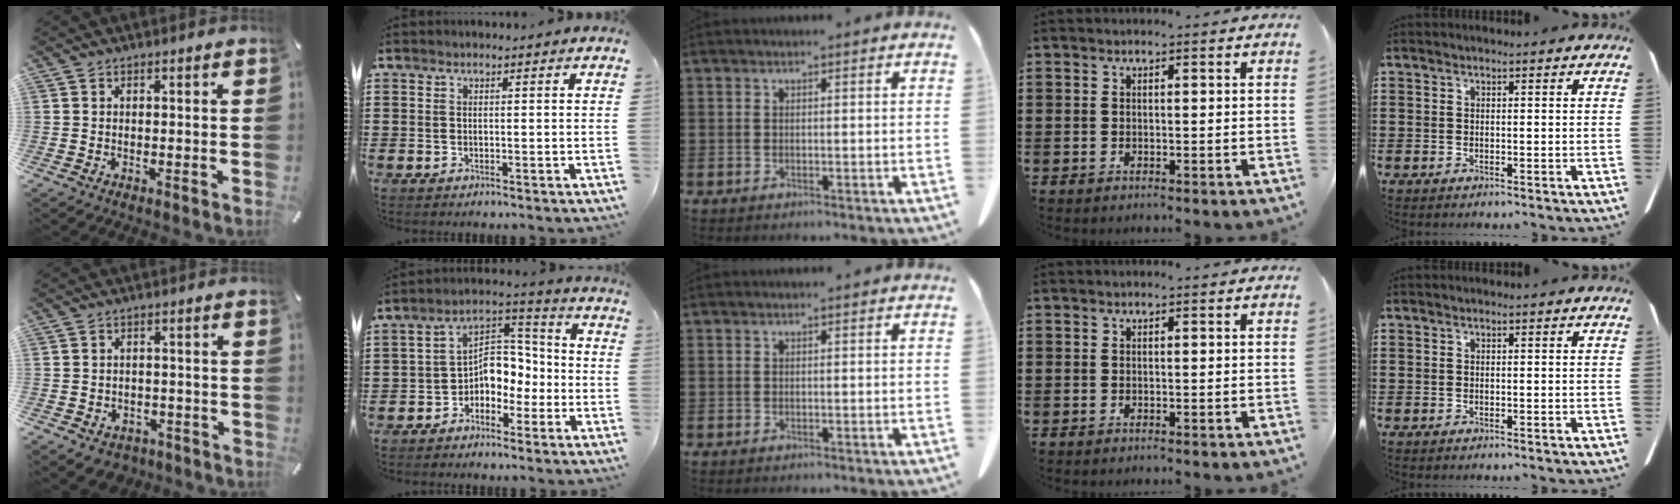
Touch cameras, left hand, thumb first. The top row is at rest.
{"thumb": {"total": 4.3, "force": [-2.8, 2.9, 1.3], "torque": [-0.024, 0.018, -0.054]}, "index": {"total": 5.8, "force": [-2.1, 4.7, 2.6], "torque": [-0.059, 0.005, -0.046]}}